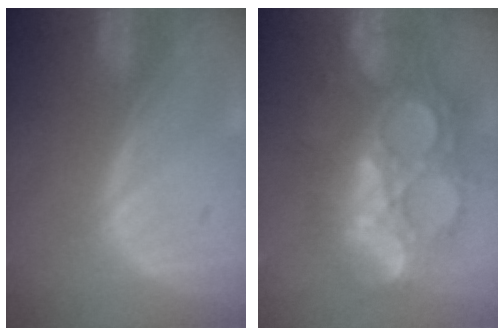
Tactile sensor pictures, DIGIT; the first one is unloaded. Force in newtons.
{"total": 13.2, "press": 13.1, "slide": 1.7}